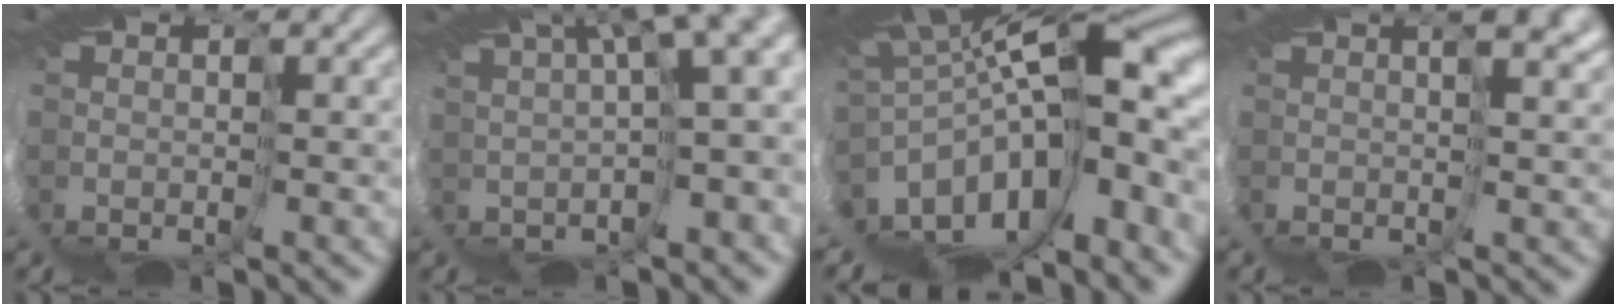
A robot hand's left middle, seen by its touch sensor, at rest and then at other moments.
{"total": 7.1, "force": [3.5, -0.4, 6.2], "torque": [-0.055, 0.009, 0.089]}
{"total": 8.4, "force": [-2.7, 1.7, 7.7], "torque": [-0.151, -0.021, -0.041]}
{"total": 3.0, "force": [1.8, -1.3, 2.1], "torque": [-0.033, 0.001, 0.039]}